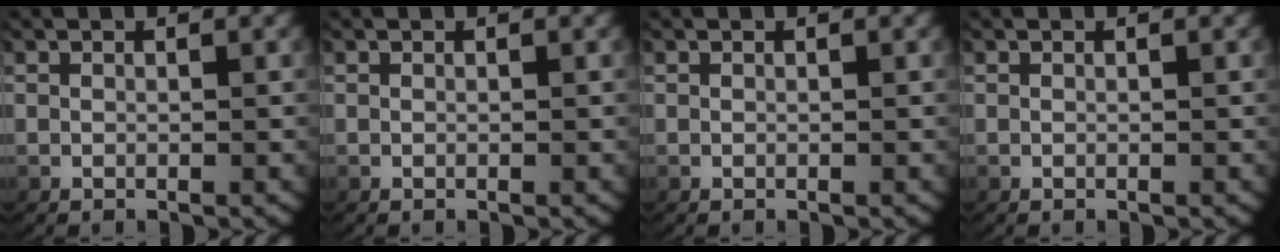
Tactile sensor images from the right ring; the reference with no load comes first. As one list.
[{"total": 0.0}, {"total": 0.0}, {"total": 0.0}]